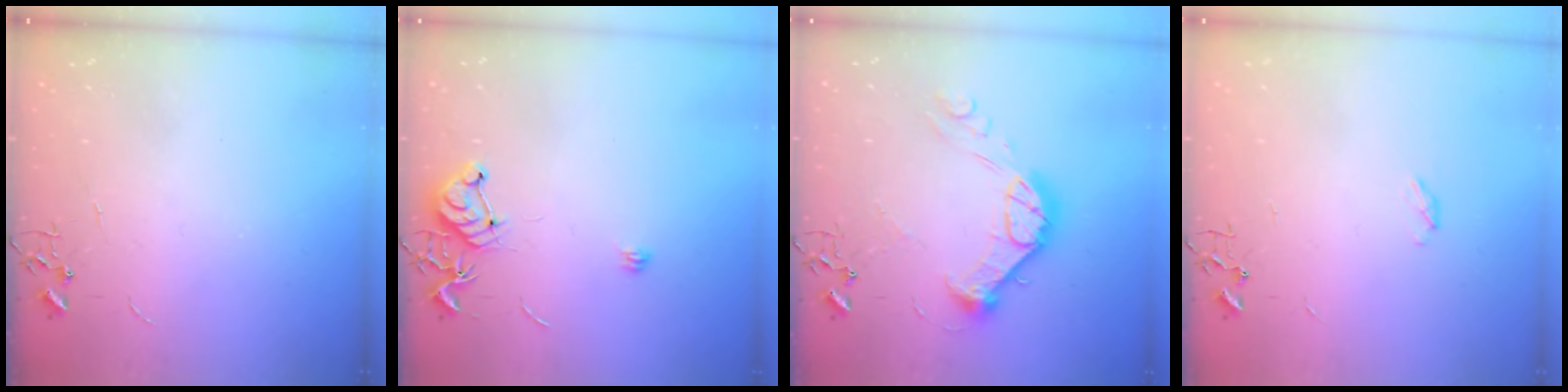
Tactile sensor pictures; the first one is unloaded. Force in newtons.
{"total": 9.0, "press": 9.0, "slide": 0.6}
{"total": 16.1, "press": 16.1, "slide": 1.4}
{"total": 3.7, "press": 3.7, "slide": 0.5}